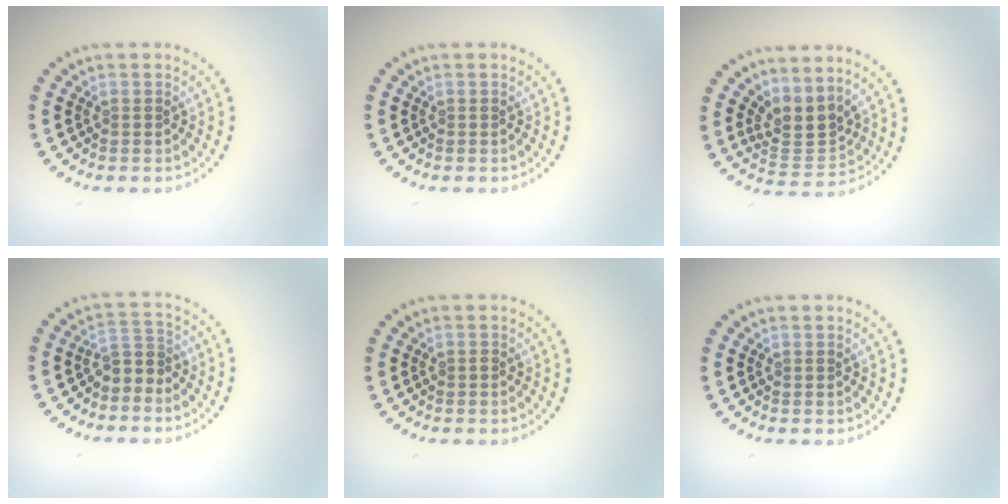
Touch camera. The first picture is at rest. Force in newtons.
{"total": 0.0}
{"total": 3.2, "press": 2.4, "slide": 2.2}
{"total": 2.0, "press": 1.5, "slide": 1.3}
{"total": 0.5, "press": 0.4, "slide": 0.4}
{"total": 0.0}